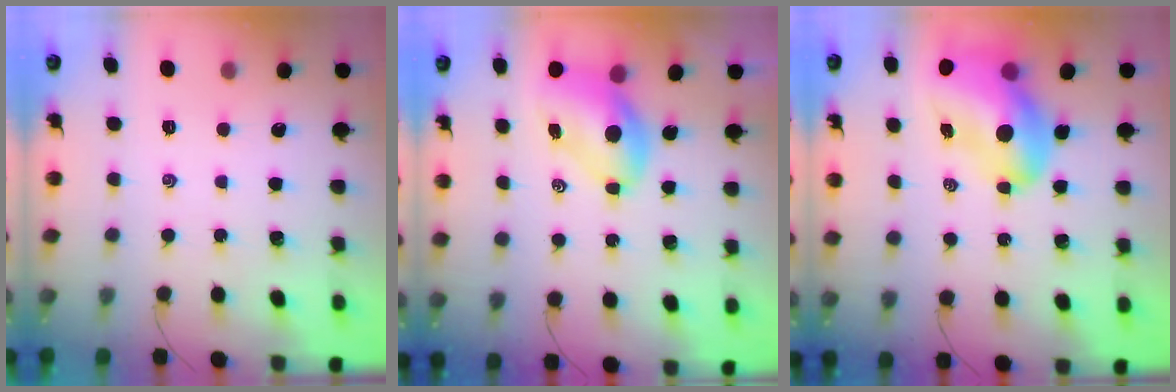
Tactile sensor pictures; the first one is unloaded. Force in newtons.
{"total": 8.4, "press": 8.1, "slide": 2.0}
{"total": 15.0, "press": 14.2, "slide": 4.8}